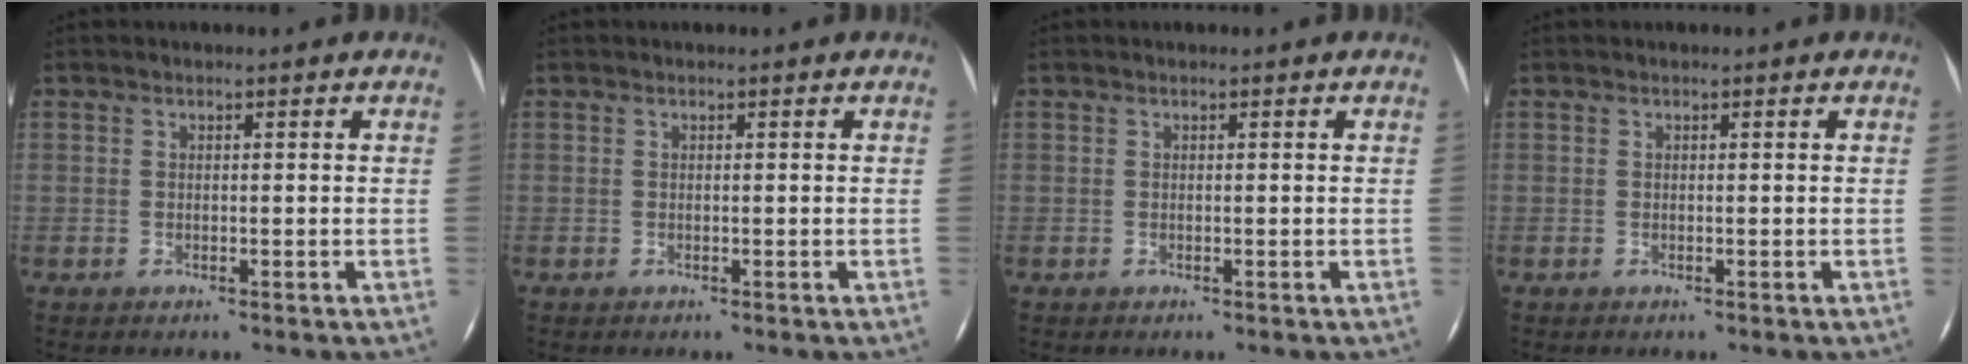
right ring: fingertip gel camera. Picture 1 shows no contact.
{"total": 0.0}
{"total": 0.0}
{"total": 0.0}